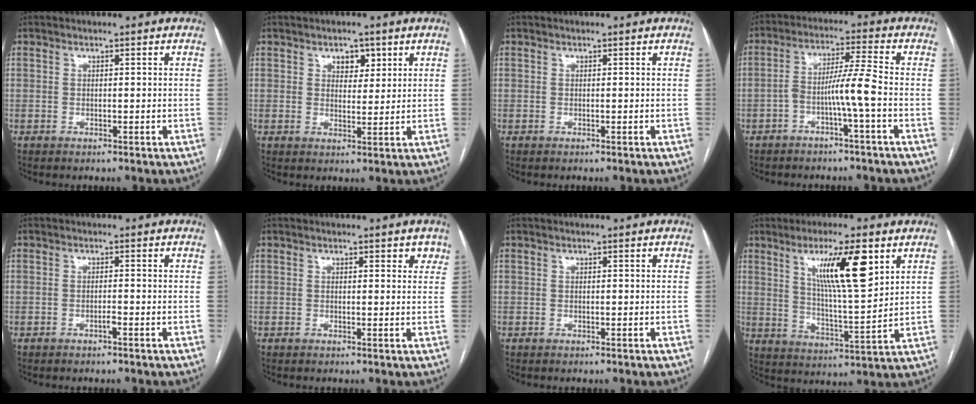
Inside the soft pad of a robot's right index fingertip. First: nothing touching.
{"total": 3.5, "force": [1.9, 2.1, 2.0], "torque": [-0.025, 0.003, 0.030]}
{"total": 0.0}
{"total": 6.3, "force": [-2.3, -0.9, 5.7], "torque": [-0.106, 0.015, -0.042]}
{"total": 0.8, "force": [-0.6, -0.1, 0.6], "torque": [-0.012, 0.001, -0.010]}
{"total": 2.2, "force": [1.5, 1.1, 1.1], "torque": [0.001, 0.003, 0.012]}
{"total": 0.0}
{"total": 12.3, "force": [5.9, 1.4, 10.7], "torque": [-0.186, -0.004, 0.102]}